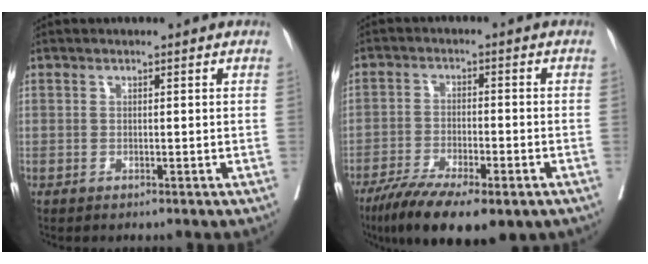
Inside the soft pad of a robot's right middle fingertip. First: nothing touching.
{"total": 14.2, "force": [-9.7, 3.5, 9.8], "torque": [-0.159, -0.028, -0.154]}